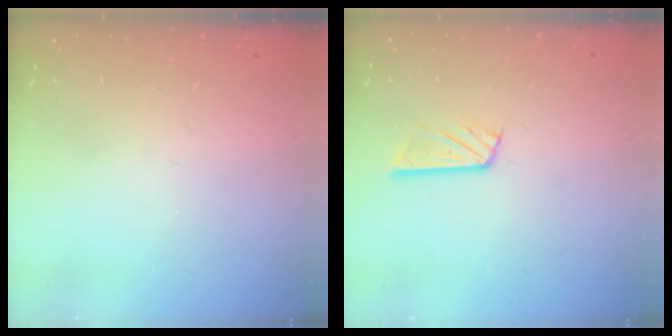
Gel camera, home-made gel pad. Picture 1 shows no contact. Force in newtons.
{"total": 7.0, "press": 7.0, "slide": 0.5}